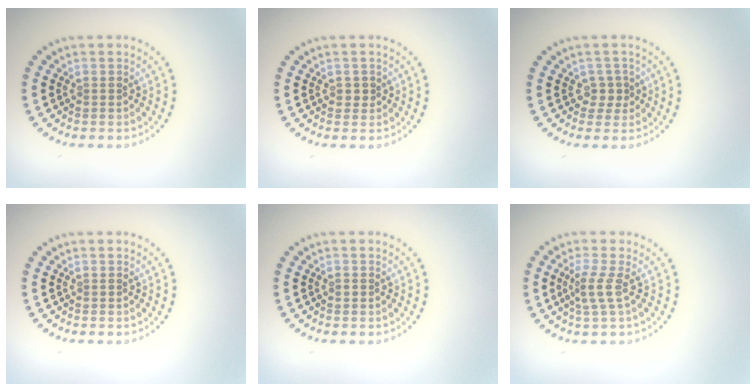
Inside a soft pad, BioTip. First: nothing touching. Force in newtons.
{"total": 0.8, "press": 0.8, "slide": 0.2}
{"total": 1.5, "press": 1.2, "slide": 0.9}
{"total": 0.0}
{"total": 0.5, "press": 0.5, "slide": 0.1}
{"total": 2.2, "press": 1.5, "slide": 1.5}